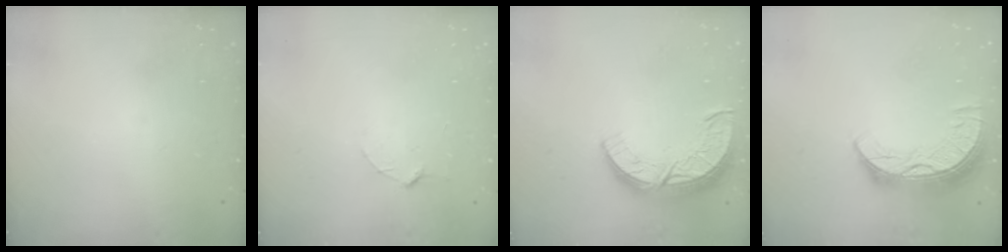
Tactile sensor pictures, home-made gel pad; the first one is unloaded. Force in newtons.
{"total": 2.9, "press": 2.9, "slide": 0.3}
{"total": 11.9, "press": 11.9, "slide": 0.8}
{"total": 13.4, "press": 13.3, "slide": 0.9}